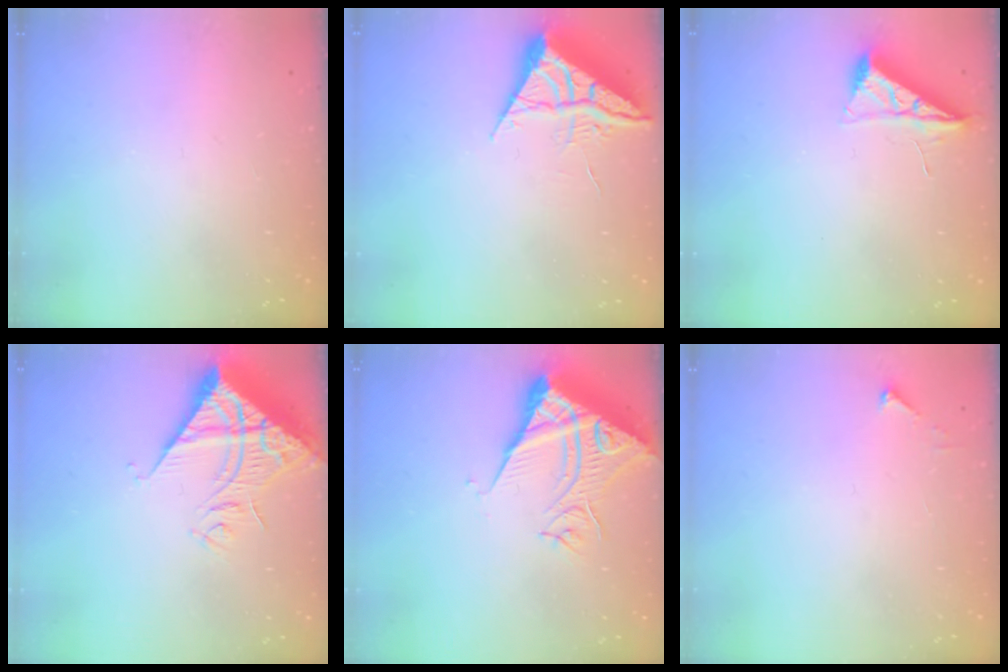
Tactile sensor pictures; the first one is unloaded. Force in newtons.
{"total": 7.0, "press": 7.0, "slide": 0.3}
{"total": 7.0, "press": 6.9, "slide": 0.8}
{"total": 15.4, "press": 15.2, "slide": 1.8}
{"total": 11.1, "press": 11.0, "slide": 1.3}
{"total": 2.5, "press": 2.5, "slide": 0.3}